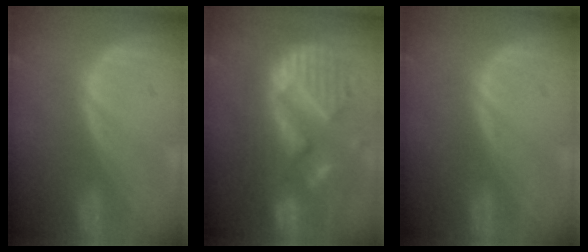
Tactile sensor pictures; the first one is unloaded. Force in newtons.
{"total": 13.2, "press": 13.1, "slide": 1.4}
{"total": 0.0}